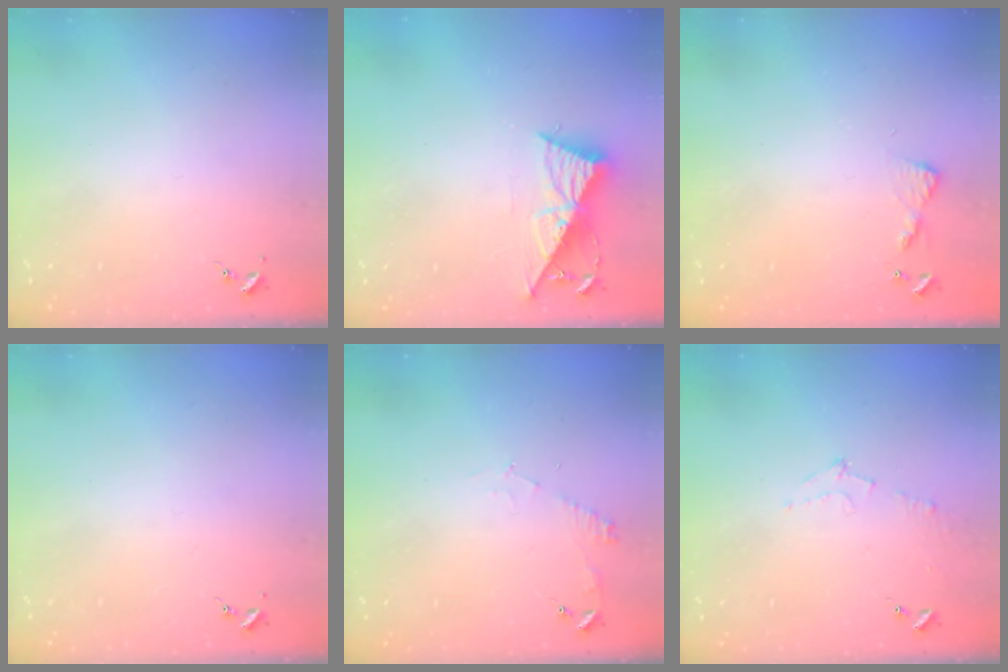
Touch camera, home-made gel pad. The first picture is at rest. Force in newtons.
{"total": 10.6, "press": 10.5, "slide": 0.8}
{"total": 4.5, "press": 4.4, "slide": 0.5}
{"total": 0.0}
{"total": 6.1, "press": 6.1, "slide": 0.6}
{"total": 7.2, "press": 7.2, "slide": 0.8}